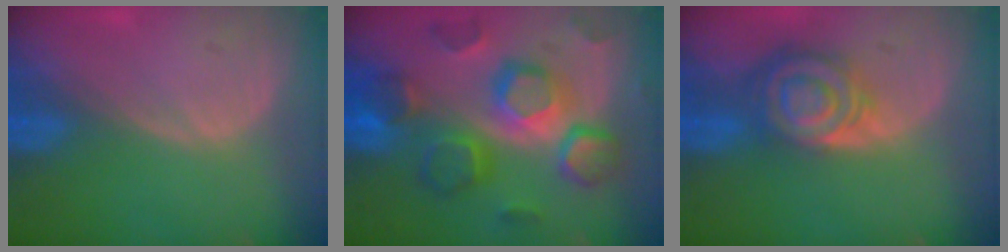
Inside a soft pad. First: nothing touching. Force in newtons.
{"total": 11.8, "press": 11.7, "slide": 1.0}
{"total": 8.4, "press": 7.2, "slide": 4.3}